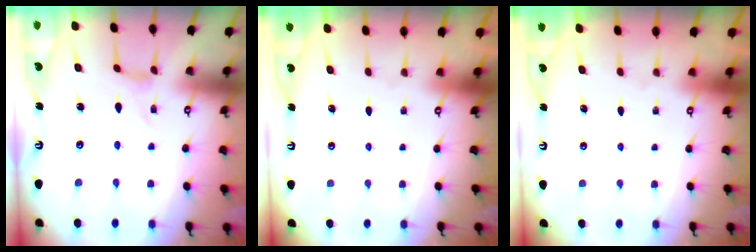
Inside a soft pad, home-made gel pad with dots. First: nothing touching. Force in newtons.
{"total": 0.0}
{"total": 0.0}